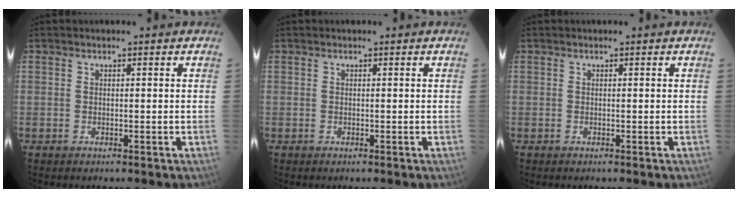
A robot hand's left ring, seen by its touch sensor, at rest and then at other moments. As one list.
[{"total": 0.0}, {"total": 0.0}]